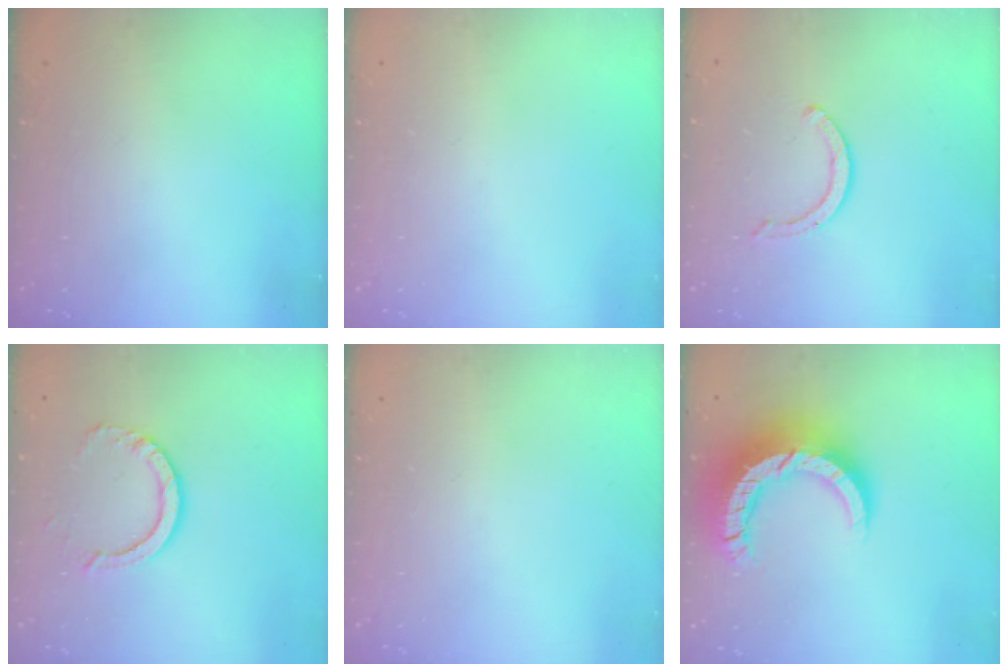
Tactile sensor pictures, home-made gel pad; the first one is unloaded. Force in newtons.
{"total": 0.0}
{"total": 3.8, "press": 3.8, "slide": 0.3}
{"total": 8.6, "press": 8.5, "slide": 1.3}
{"total": 0.0}
{"total": 16.1, "press": 16.0, "slide": 1.4}